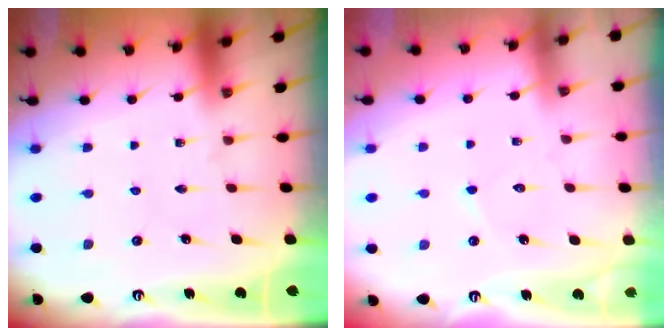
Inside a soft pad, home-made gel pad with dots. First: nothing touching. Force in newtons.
{"total": 2.8, "press": 2.8, "slide": 0.2}